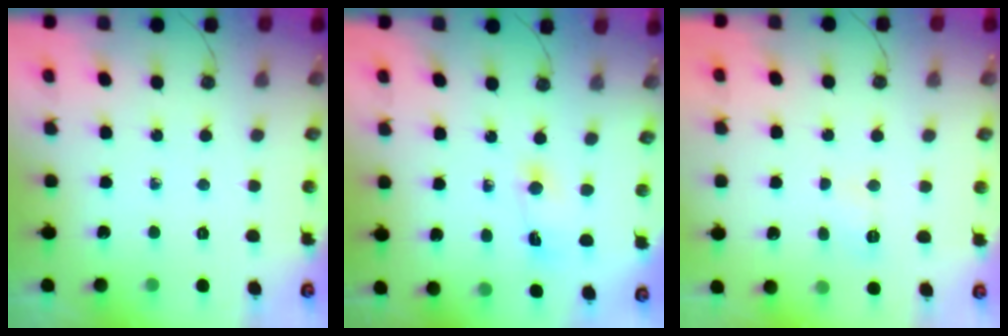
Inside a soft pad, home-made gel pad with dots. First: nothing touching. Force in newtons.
{"total": 2.4, "press": 2.4, "slide": 0.3}
{"total": 4.1, "press": 4.0, "slide": 0.4}